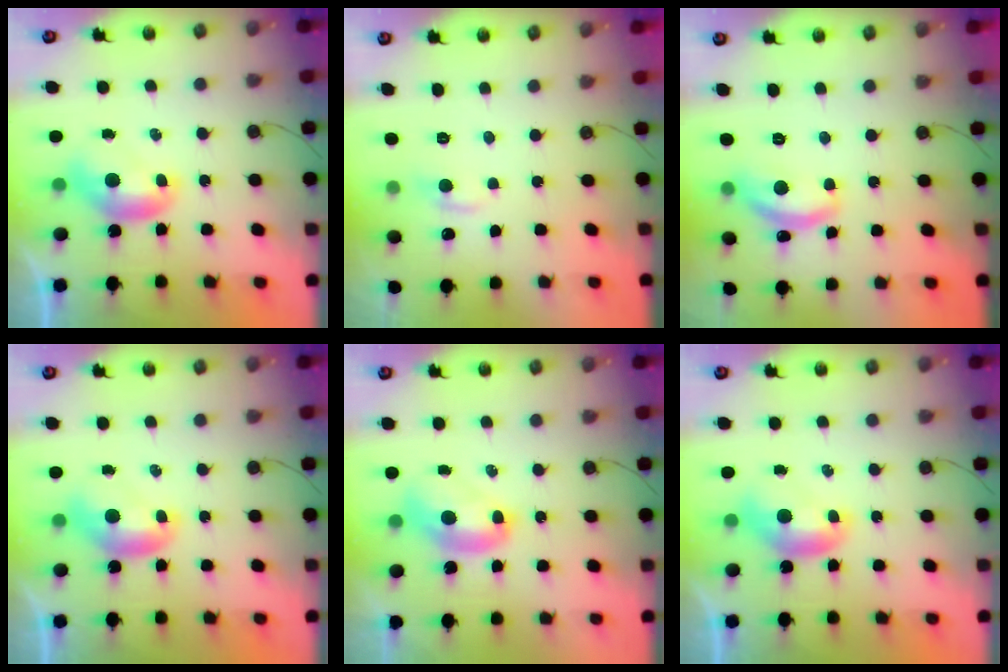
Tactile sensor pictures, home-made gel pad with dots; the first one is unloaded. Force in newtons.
{"total": 0.6, "press": 0.3, "slide": 0.6}
{"total": 9.3, "press": 9.3, "slide": 0.7}
{"total": 0.0}
{"total": 2.7, "press": 2.7, "slide": 0.1}
{"total": 0.0}